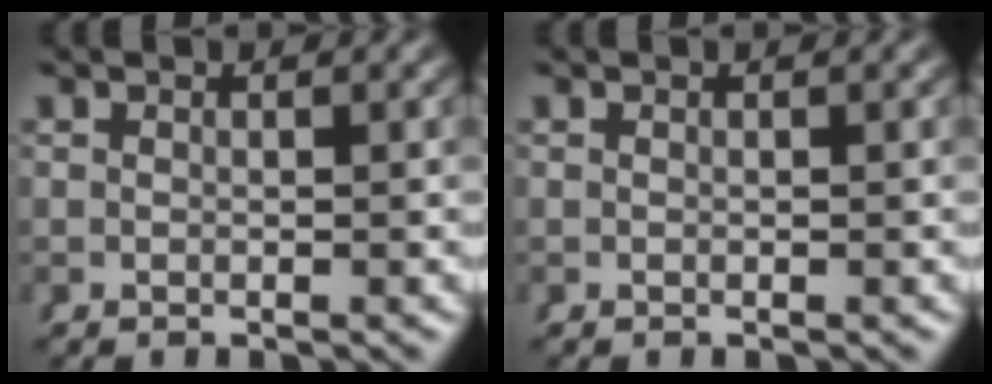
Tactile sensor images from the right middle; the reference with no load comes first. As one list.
[{"total": 0.0}]